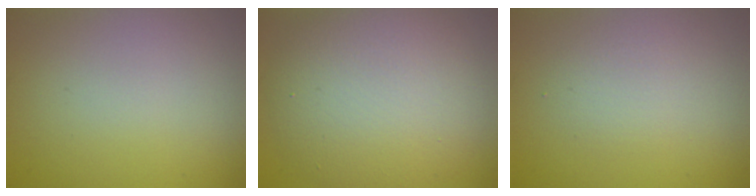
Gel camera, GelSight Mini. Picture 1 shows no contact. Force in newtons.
{"total": 8.5, "press": 8.4, "slide": 0.4}
{"total": 1.7, "press": 1.7, "slide": 0.2}